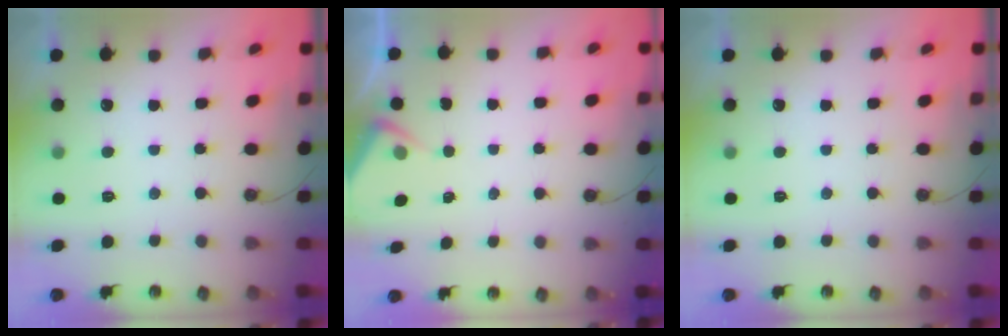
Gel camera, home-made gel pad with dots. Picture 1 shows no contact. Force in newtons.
{"total": 2.8, "press": 2.8, "slide": 0.5}
{"total": 0.0}